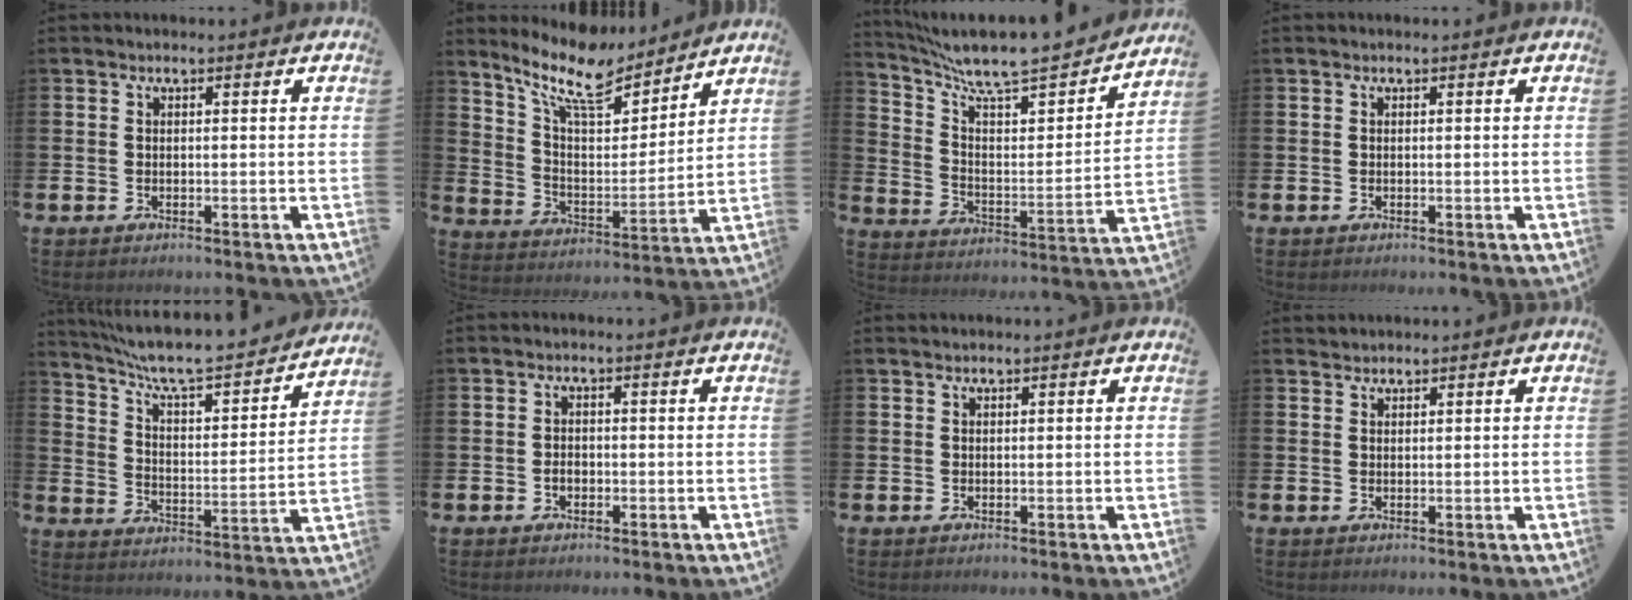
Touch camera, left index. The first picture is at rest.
{"total": 11.0, "force": [9.4, 3.5, 4.7], "torque": [-0.118, -0.063, 0.162]}
{"total": 8.5, "force": [7.8, 1.2, 3.2], "torque": [-0.088, -0.072, 0.126]}
{"total": 0.0}
{"total": 8.4, "force": [7.7, 1.3, 3.3], "torque": [-0.088, -0.062, 0.126]}
{"total": 1.3, "force": [-0.4, 1.0, 0.7], "torque": [-0.008, 0.002, -0.011]}
{"total": 0.6, "force": [0.6, 0.1, 0.0], "torque": [0.007, -0.002, 0.009]}
{"total": 1.3, "force": [1.3, 0.3, -0.3], "torque": [0.017, -0.002, 0.021]}